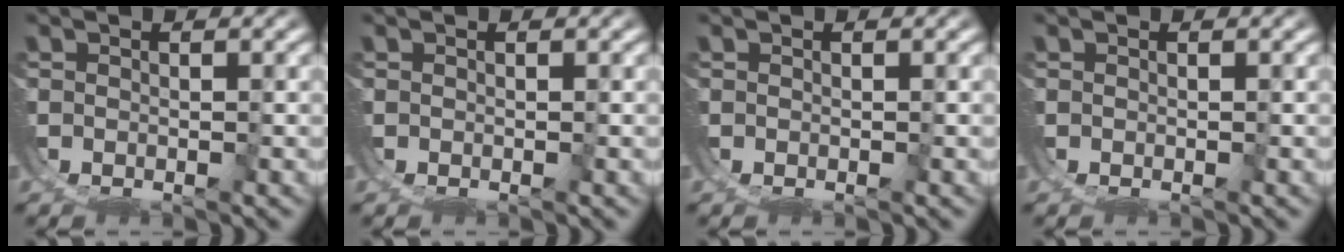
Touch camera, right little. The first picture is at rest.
{"total": 0.0}
{"total": 0.0}
{"total": 0.0}